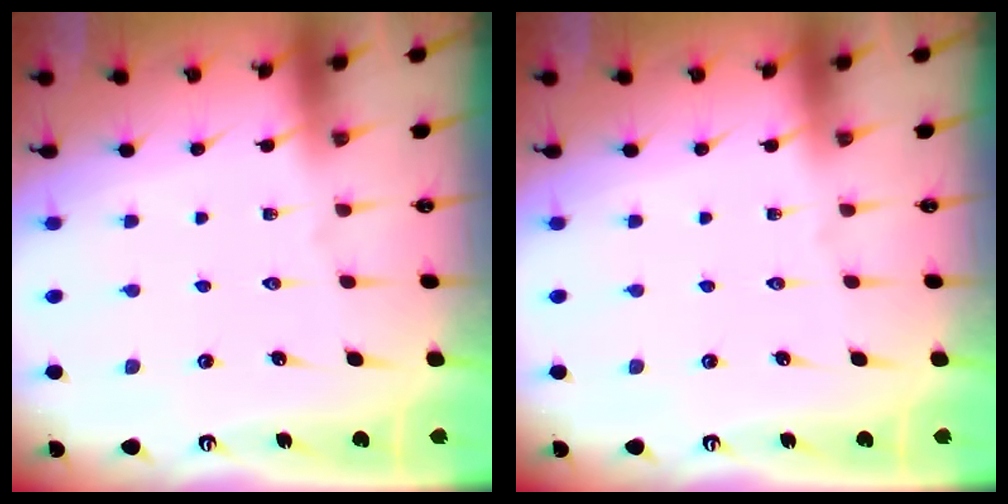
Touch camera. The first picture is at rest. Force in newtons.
{"total": 0.0}